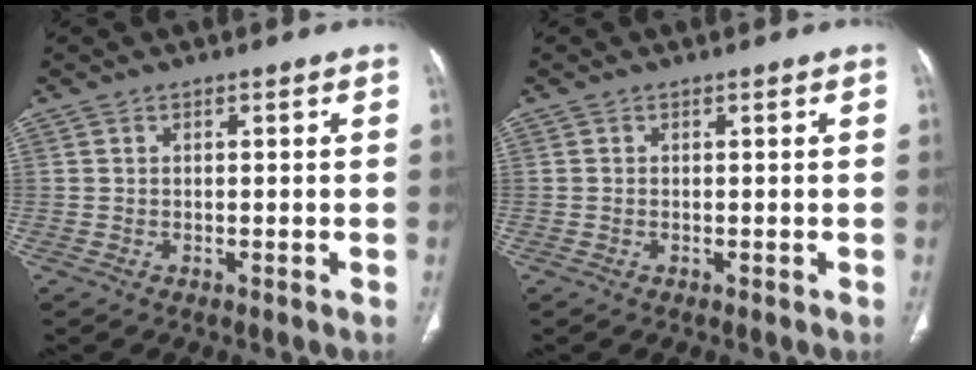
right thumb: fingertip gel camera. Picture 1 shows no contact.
{"total": 0.0}